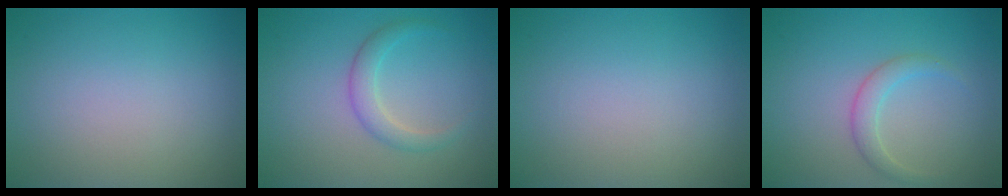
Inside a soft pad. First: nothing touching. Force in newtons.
{"total": 2.1, "press": 2.1, "slide": 0.1}
{"total": 0.0}
{"total": 1.9, "press": 1.9, "slide": 0.1}